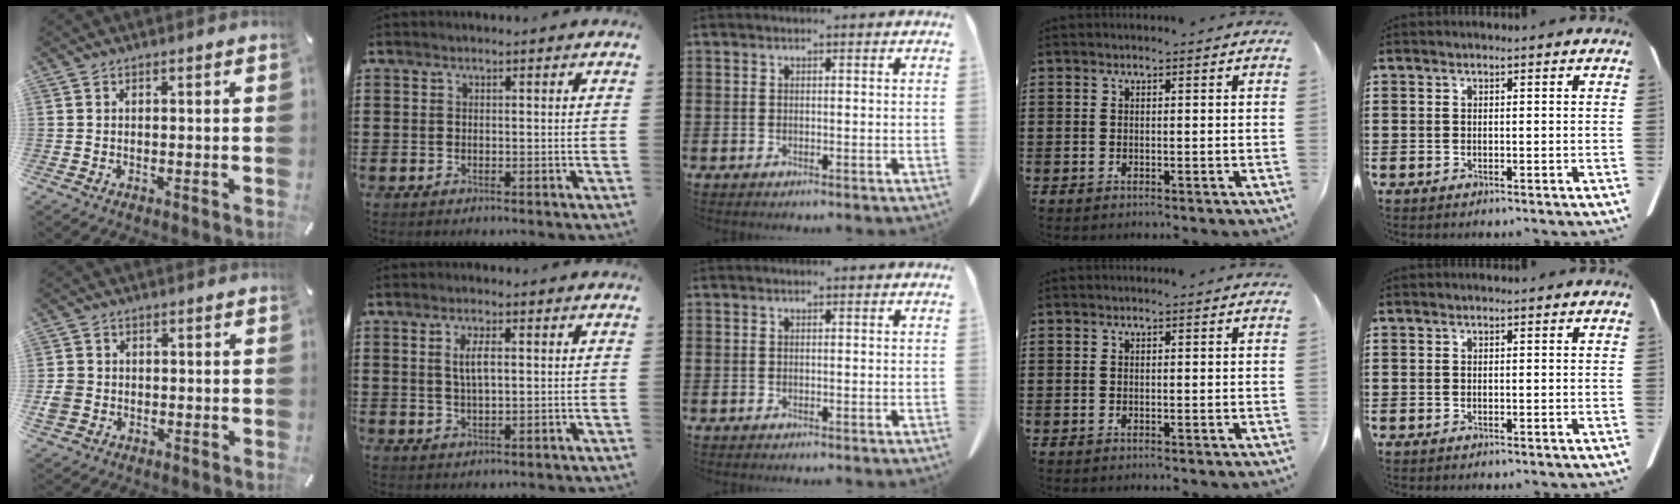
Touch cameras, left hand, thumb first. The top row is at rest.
{"thumb": {"total": 3.8, "force": [-0.8, 3.6, 1.0], "torque": [-0.017, 0.002, -0.015]}, "index": {"total": 3.6, "force": [0.8, 1.2, 3.3], "torque": [-0.068, 0.007, 0.011]}}